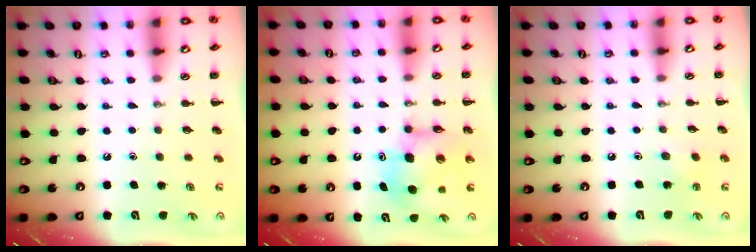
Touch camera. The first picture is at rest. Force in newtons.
{"total": 9.1, "press": 9.0, "slide": 1.6}
{"total": 3.0, "press": 2.8, "slide": 1.0}